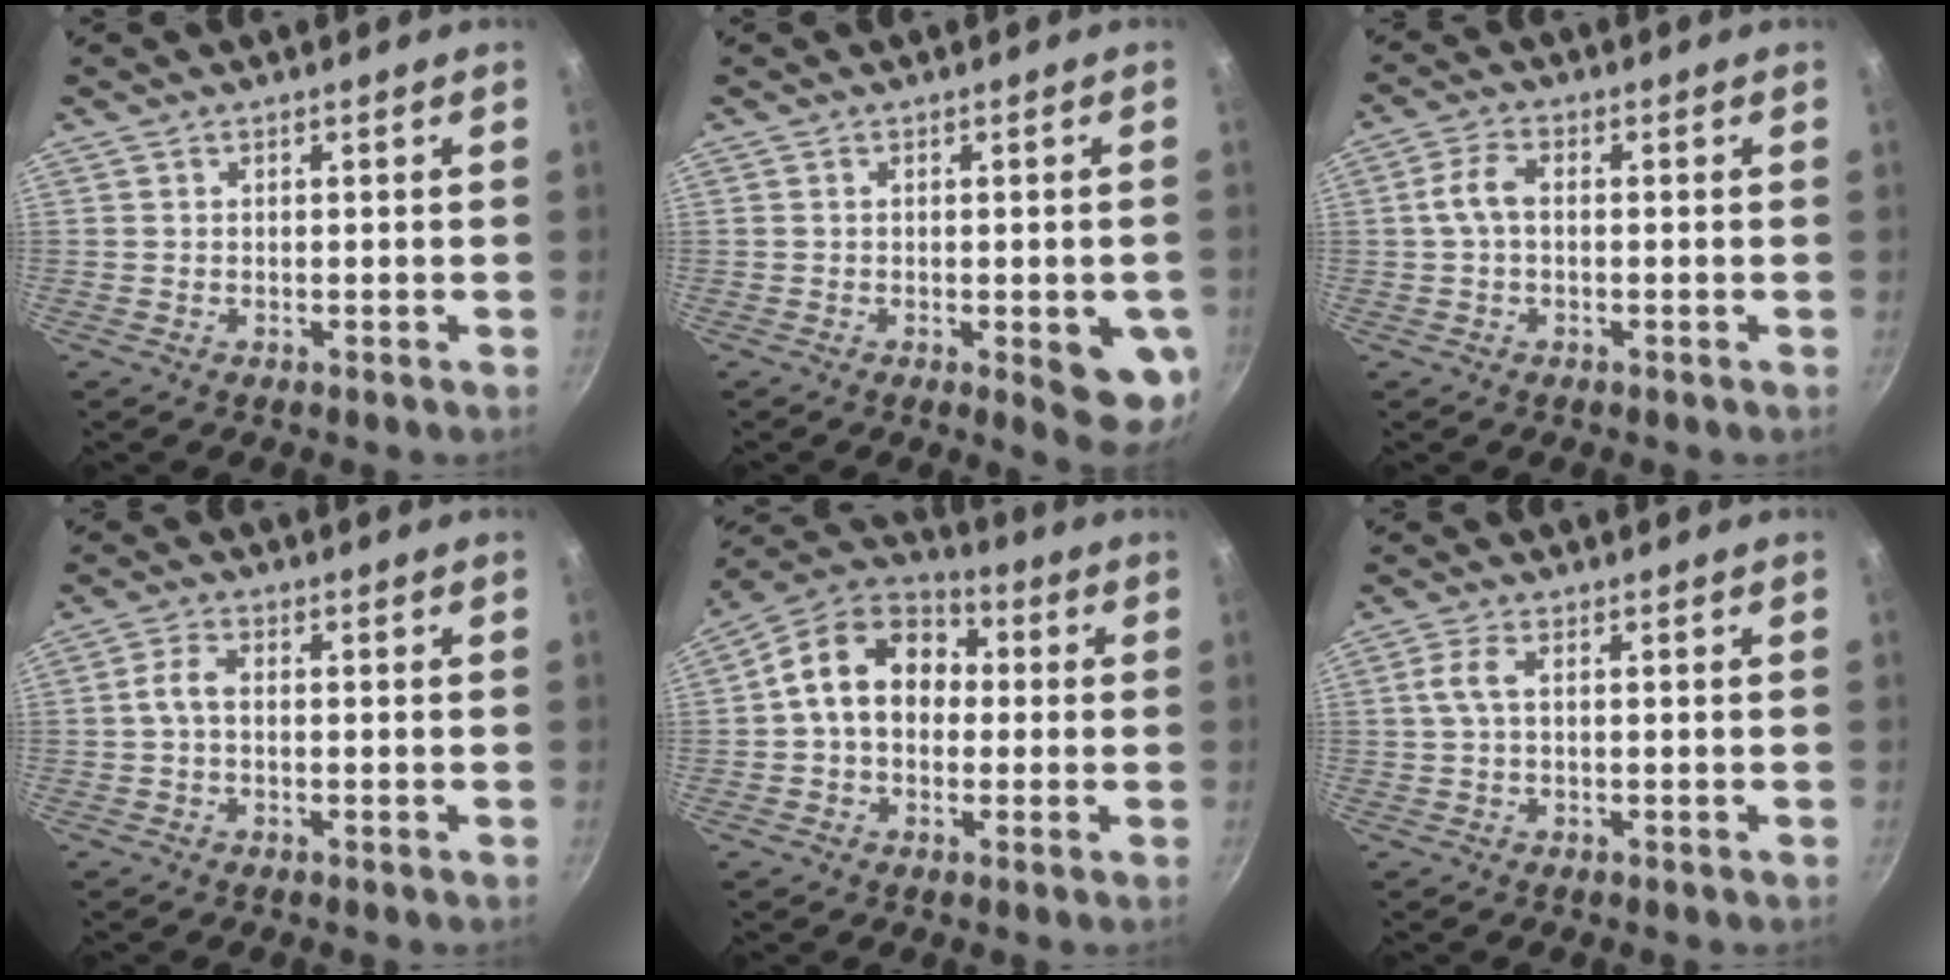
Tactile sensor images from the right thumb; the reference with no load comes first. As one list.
[{"total": 8.7, "force": [-2.1, 2.8, 8.0], "torque": [-0.073, -0.001, -0.022]}, {"total": 4.5, "force": [-0.1, 2.5, 3.7], "torque": [-0.081, 0.019, -0.008]}, {"total": 3.4, "force": [-0.4, 1.7, 3.0], "torque": [-0.070, 0.016, -0.014]}, {"total": 14.3, "force": [1.2, 10.8, 9.4], "torque": [-0.119, 0.034, -0.001]}, {"total": 3.2, "force": [0.1, 1.1, 3.0], "torque": [-0.076, 0.010, 0.001]}]